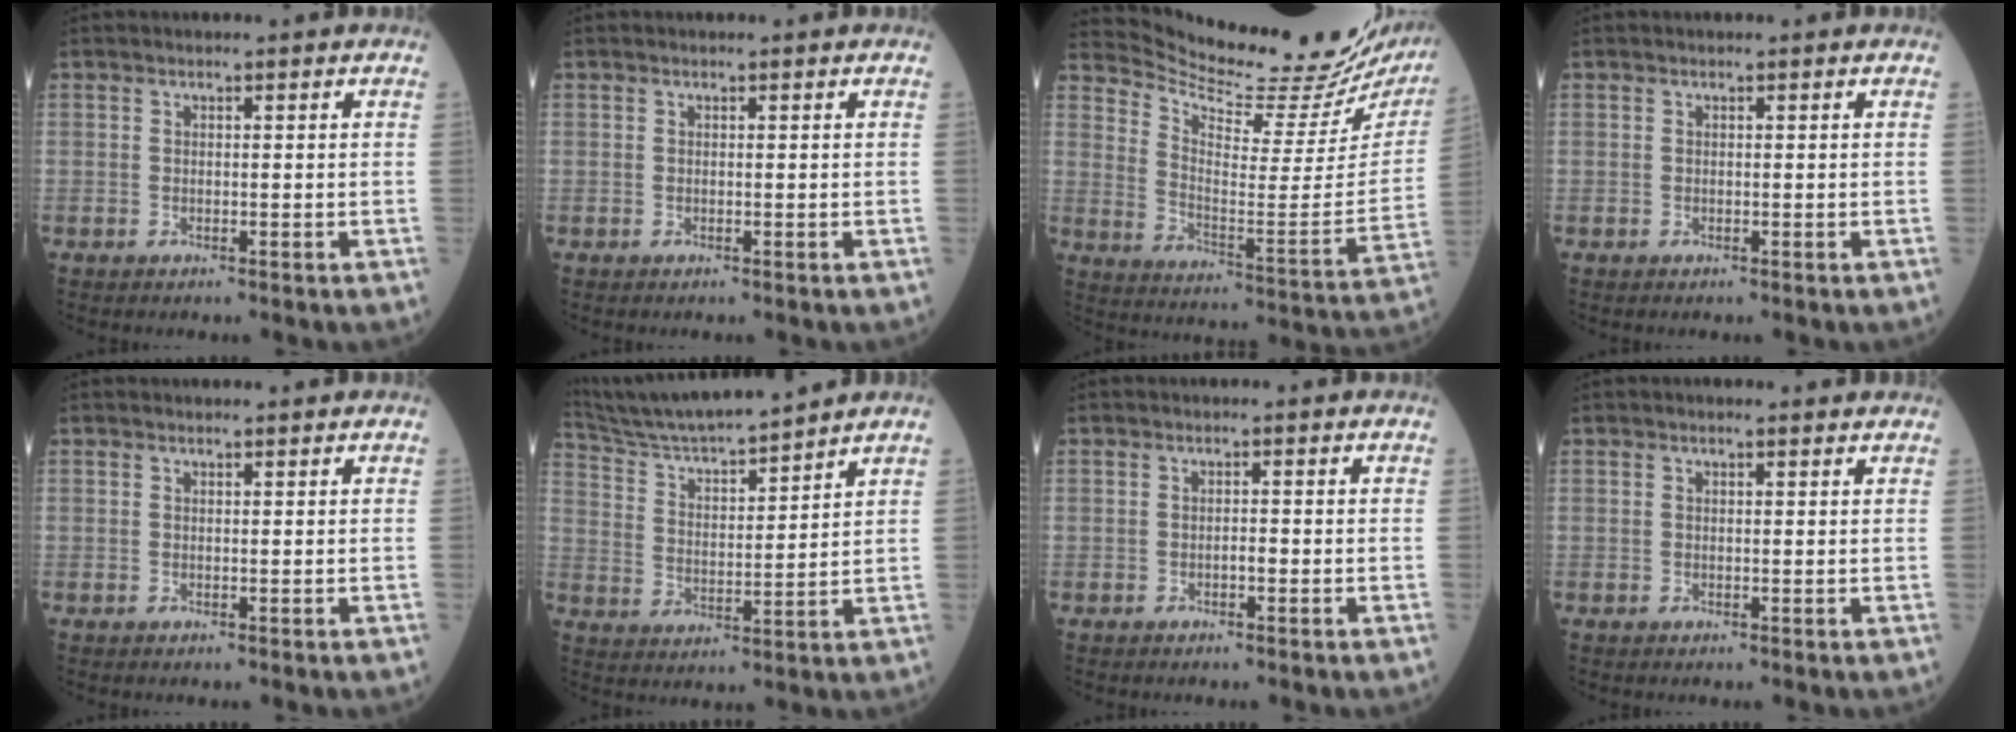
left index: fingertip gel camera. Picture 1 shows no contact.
{"total": 0.0}
{"total": 24.5, "force": [23.4, 2.5, 6.8], "torque": [-0.119, -0.106, 0.311]}
{"total": 0.0}
{"total": 1.1, "force": [1.1, 0.0, 0.3], "torque": [-0.006, 0.007, 0.017]}
{"total": 13.3, "force": [12.5, -0.5, 4.7], "torque": [-0.095, 0.010, 0.224]}
{"total": 0.7, "force": [-0.3, 0.2, 0.6], "torque": [-0.010, 0.002, -0.007]}
{"total": 2.2, "force": [1.9, 0.3, 1.0], "torque": [-0.018, 0.014, 0.021]}